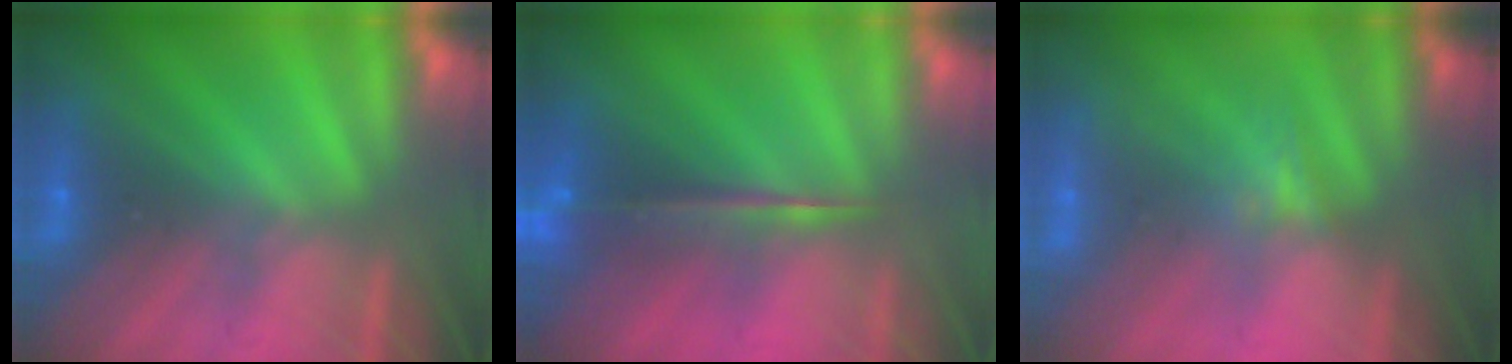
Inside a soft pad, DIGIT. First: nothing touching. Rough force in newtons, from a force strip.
{"total": 5.5}
{"total": 1.8}